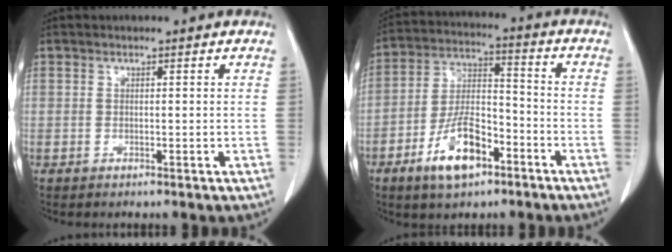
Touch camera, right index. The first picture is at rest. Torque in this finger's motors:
{"motor_torque": [0.95, -0.87, -0.02, -0.07]}